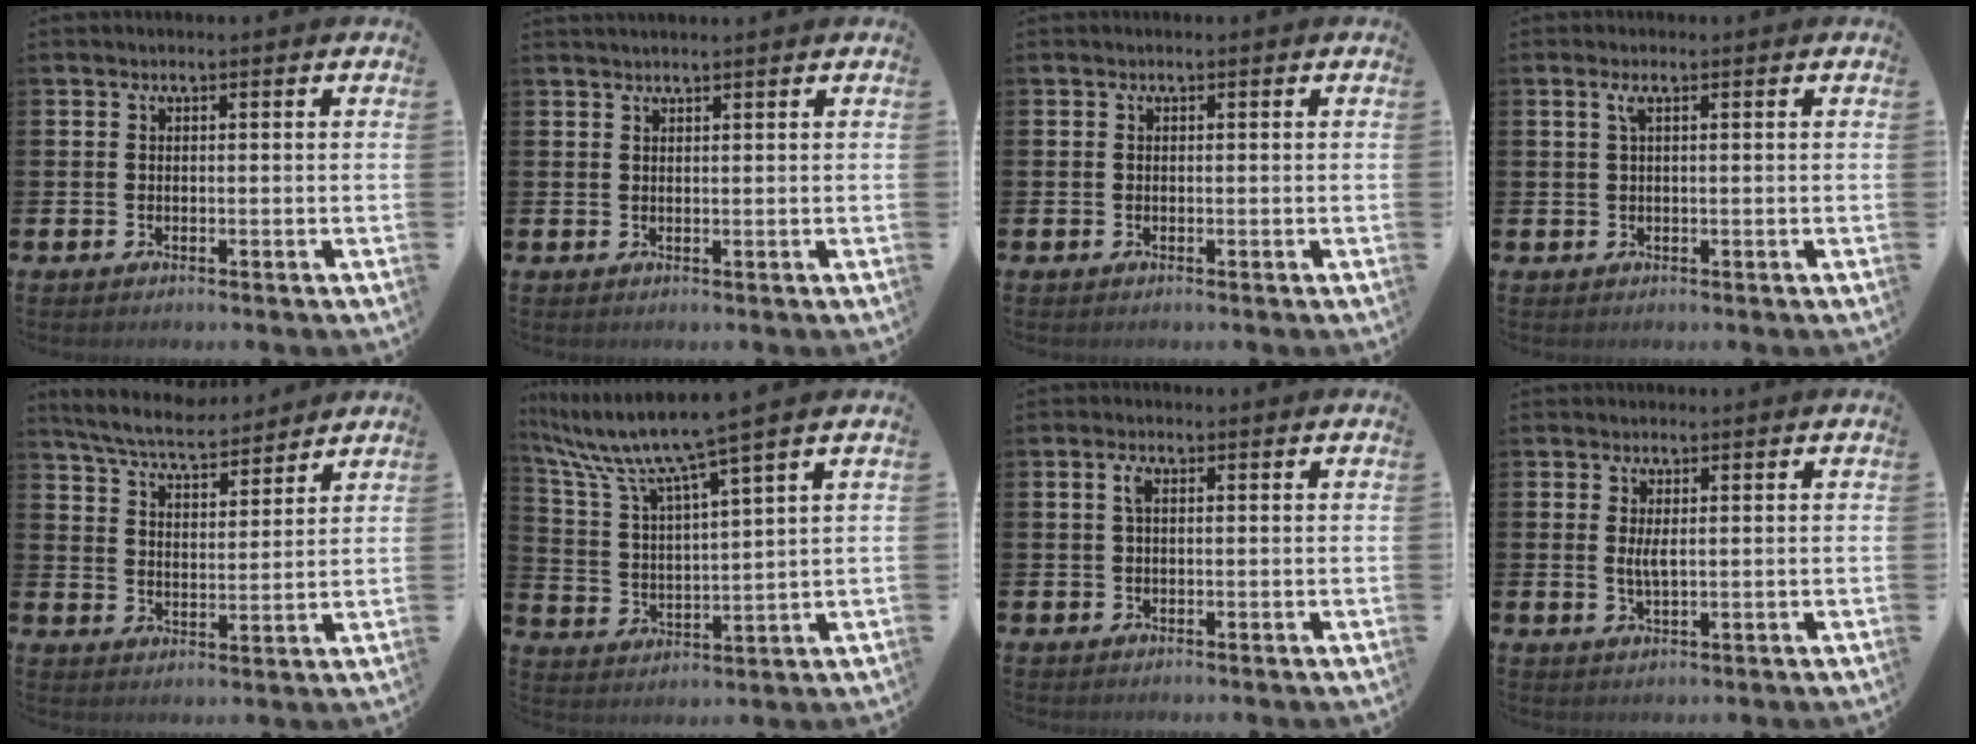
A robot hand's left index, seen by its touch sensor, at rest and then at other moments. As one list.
[{"total": 1.1, "force": [1.1, -0.1, 0.2], "torque": [0.001, -0.002, 0.020]}, {"total": 0.0}, {"total": 1.5, "force": [0.6, 0.3, 1.3], "torque": [-0.027, 0.005, 0.009]}, {"total": 6.9, "force": [6.5, 1.1, 2.2], "torque": [-0.069, -0.031, 0.115]}, {"total": 8.7, "force": [7.6, -0.1, 4.4], "torque": [-0.118, -0.041, 0.124]}, {"total": 2.3, "force": [0.8, 1.0, 2.0], "torque": [-0.042, 0.008, 0.012]}, {"total": 2.3, "force": [0.7, 0.6, 2.0], "torque": [-0.036, 0.000, 0.011]}]